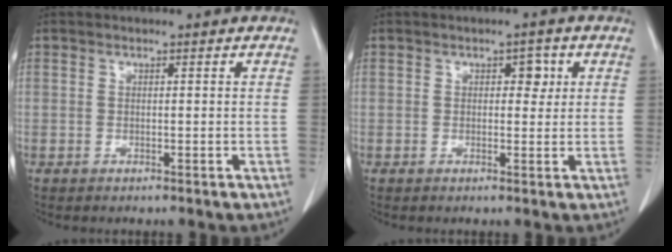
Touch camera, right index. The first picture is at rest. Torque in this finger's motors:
{"motor_torque": [0.04, 0.07, 0.01, 0.00]}